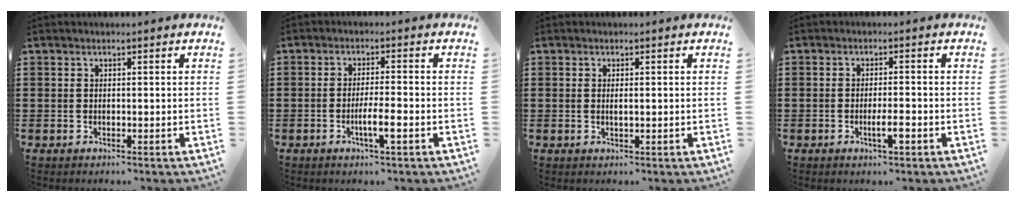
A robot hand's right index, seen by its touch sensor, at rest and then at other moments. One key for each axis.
{"total": 4.2, "fx": -1.7, "fy": 0.2, "fz": 3.8, "tx": -0.064, "ty": -0.006, "tz": -0.030}
{"total": 1.1, "fx": 0.1, "fy": 0.2, "fz": 1.0, "tx": -0.020, "ty": -0.002, "tz": 0.001}
{"total": 3.1, "fx": -1.3, "fy": 0.3, "fz": 2.8, "tx": -0.048, "ty": -0.002, "tz": -0.023}